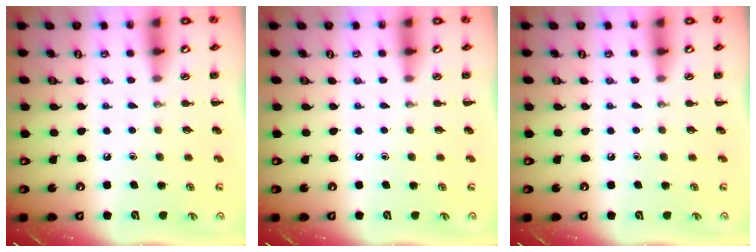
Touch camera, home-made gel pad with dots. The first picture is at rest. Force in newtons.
{"total": 0.0}
{"total": 0.0}